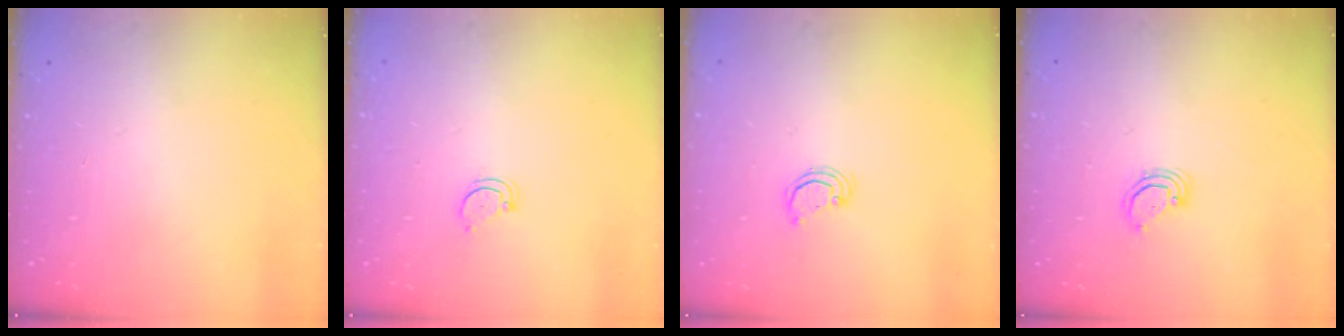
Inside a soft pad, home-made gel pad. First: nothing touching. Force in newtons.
{"total": 3.5, "press": 3.4, "slide": 0.3}
{"total": 2.2, "press": 2.2, "slide": 0.2}
{"total": 2.9, "press": 2.9, "slide": 0.2}